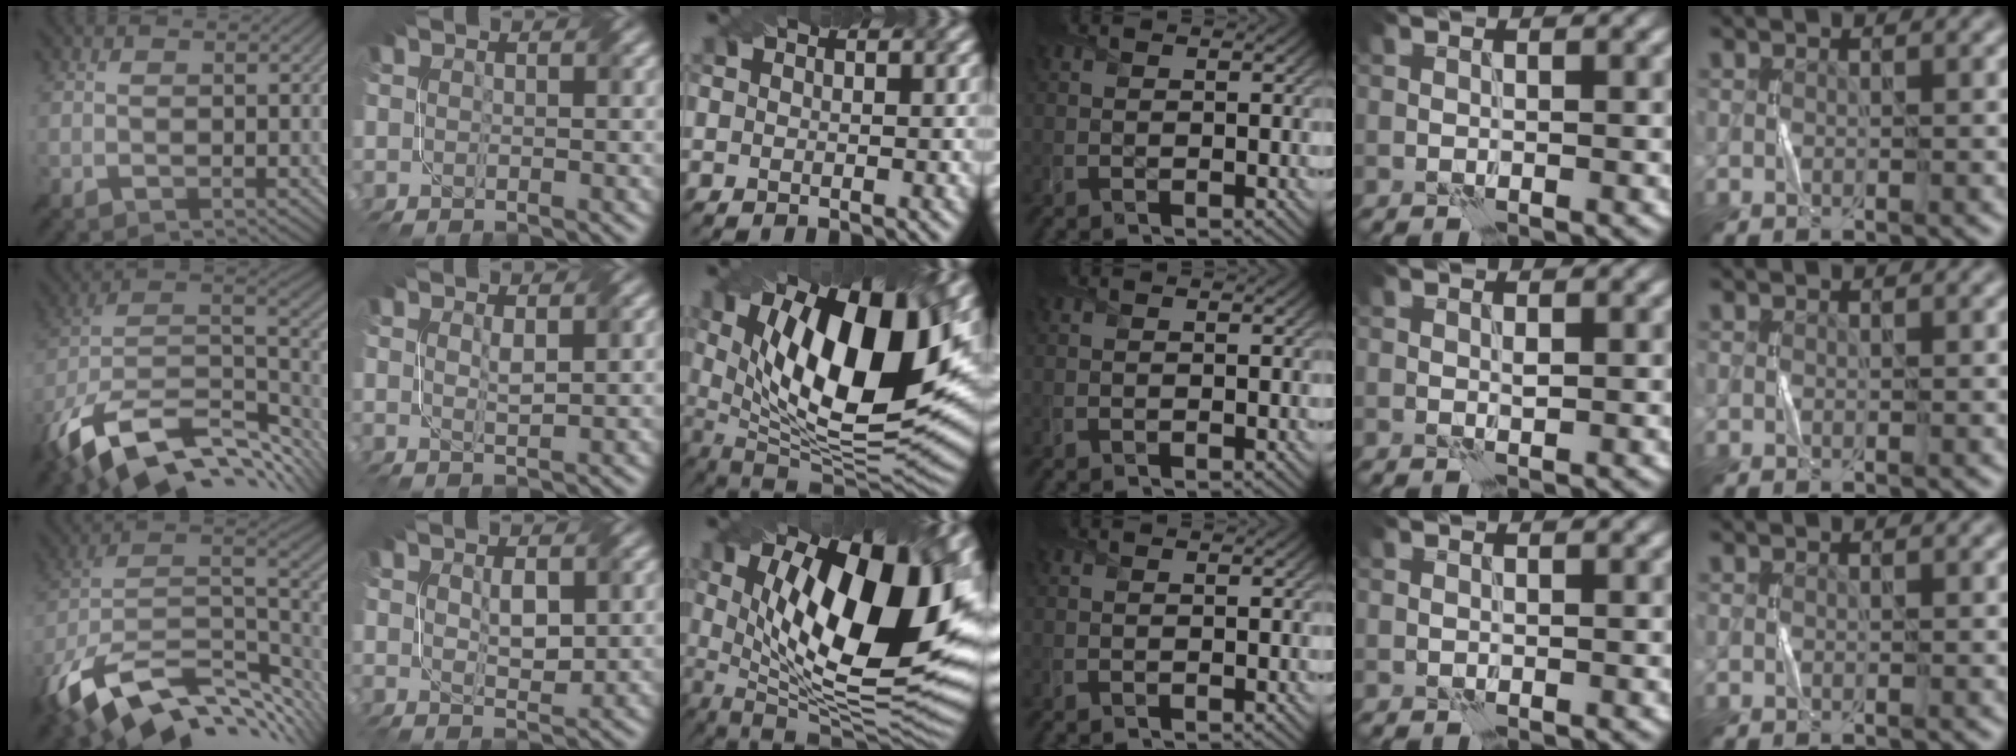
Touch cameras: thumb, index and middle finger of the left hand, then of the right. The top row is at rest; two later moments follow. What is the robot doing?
{"motion": "twist", "object": "screw"}